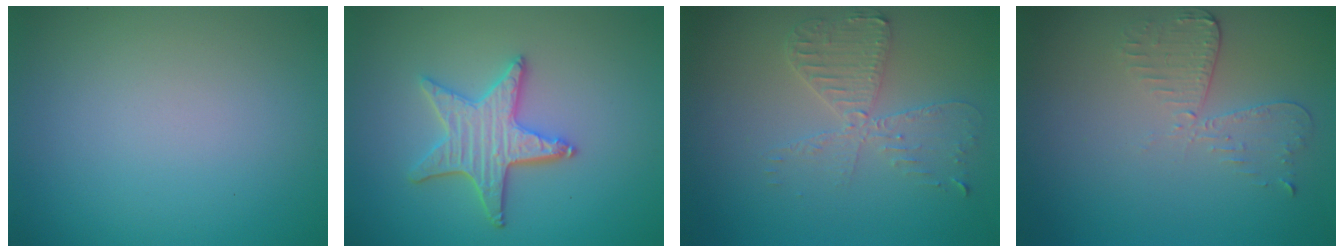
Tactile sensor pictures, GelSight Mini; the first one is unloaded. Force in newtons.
{"total": 4.2, "press": 3.9, "slide": 1.4}
{"total": 3.7, "press": 3.2, "slide": 1.9}
{"total": 2.6, "press": 2.3, "slide": 1.3}